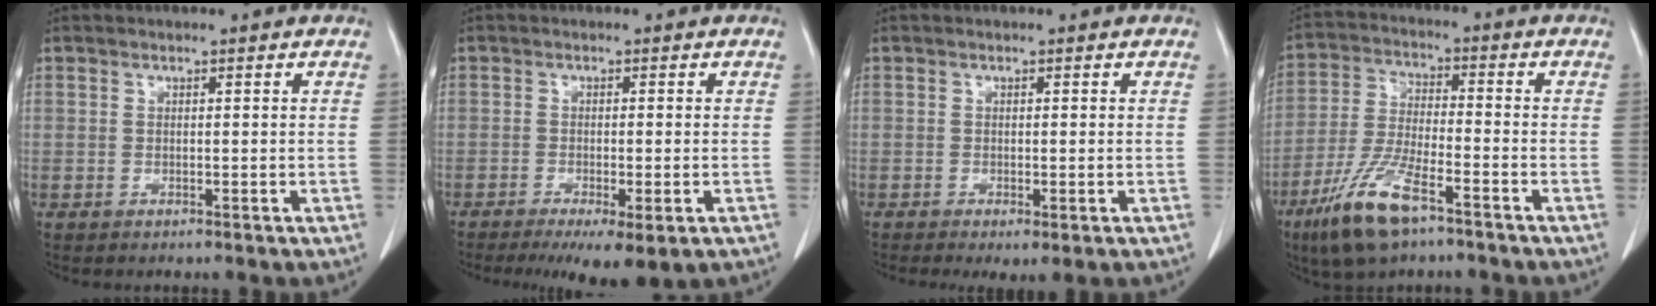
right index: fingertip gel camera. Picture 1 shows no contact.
{"total": 8.4, "force": [-5.4, 1.7, 6.1], "torque": [-0.082, -0.019, -0.081]}
{"total": 2.9, "force": [-1.3, 0.7, 2.4], "torque": [-0.039, -0.011, -0.015]}
{"total": 11.5, "force": [-7.2, 2.6, 8.6], "torque": [-0.185, -0.022, -0.133]}